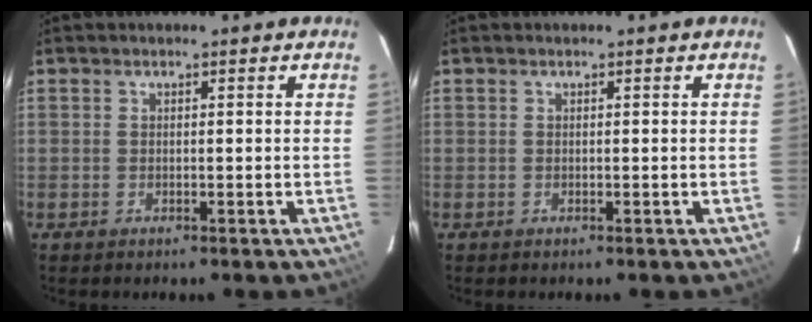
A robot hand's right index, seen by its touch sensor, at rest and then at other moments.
{"total": 0.0}